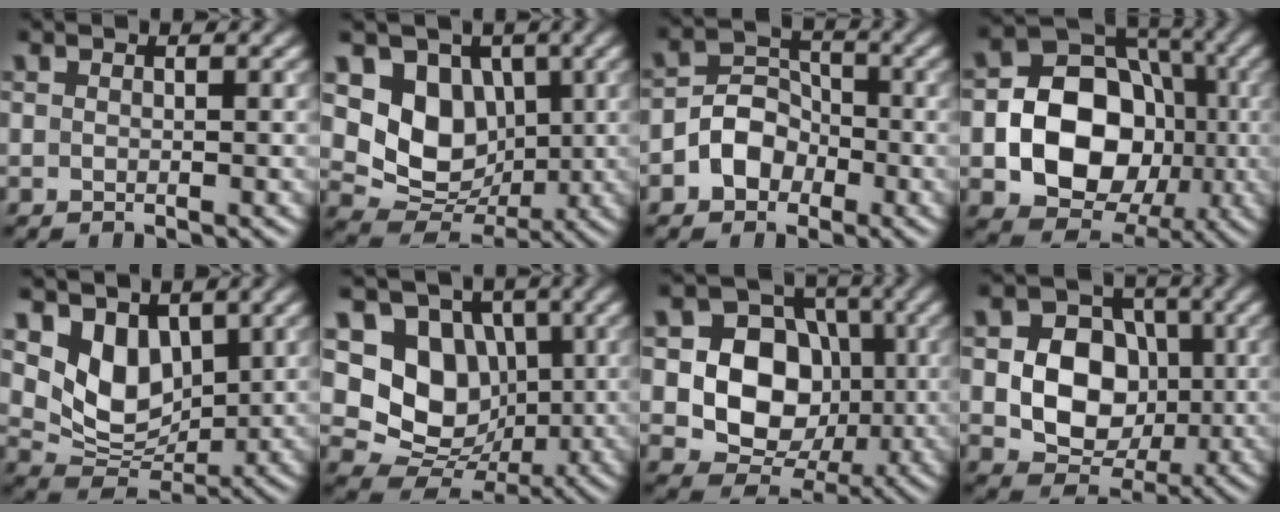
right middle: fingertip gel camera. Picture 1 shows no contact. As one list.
[{"total": 7.1, "force": [1.4, 5.8, 3.8], "torque": [-0.061, -0.016, 0.019]}, {"total": 3.7, "force": [-1.6, 2.9, 1.6], "torque": [-0.014, 0.009, -0.036]}, {"total": 12.4, "force": [-2.3, 9.6, 7.6], "torque": [-0.101, -0.003, -0.061]}, {"total": 5.6, "force": [2.3, 3.9, 3.3], "torque": [-0.066, -0.019, 0.044]}, {"total": 8.6, "force": [1.4, 7.1, 4.6], "torque": [-0.072, -0.010, 0.010]}, {"total": 9.0, "force": [-0.4, 7.5, 5.0], "torque": [-0.070, 0.003, -0.021]}, {"total": 8.2, "force": [-0.3, 6.7, 4.7], "torque": [-0.068, 0.006, -0.015]}]